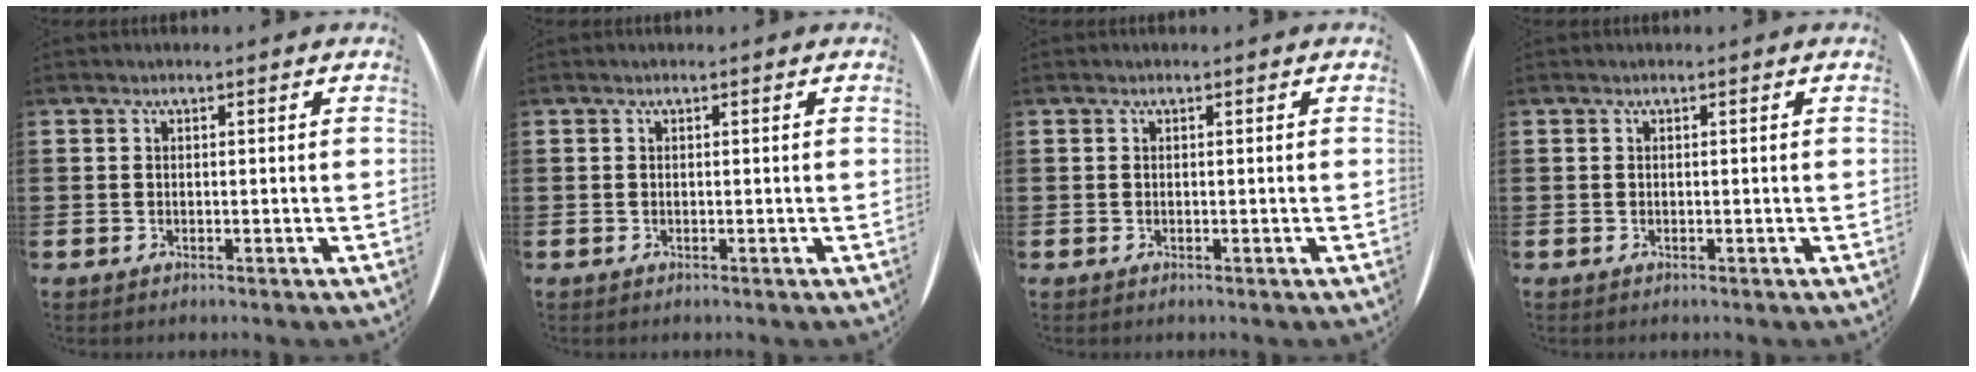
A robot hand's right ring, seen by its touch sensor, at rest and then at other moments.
{"total": 0.0}
{"total": 0.0}
{"total": 0.0}